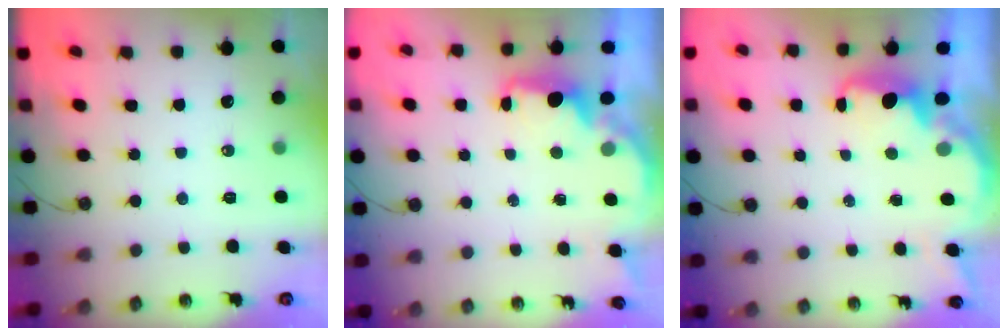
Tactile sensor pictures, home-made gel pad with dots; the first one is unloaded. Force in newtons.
{"total": 2.3, "press": 2.1, "slide": 0.8}
{"total": 2.4, "press": 2.3, "slide": 0.7}